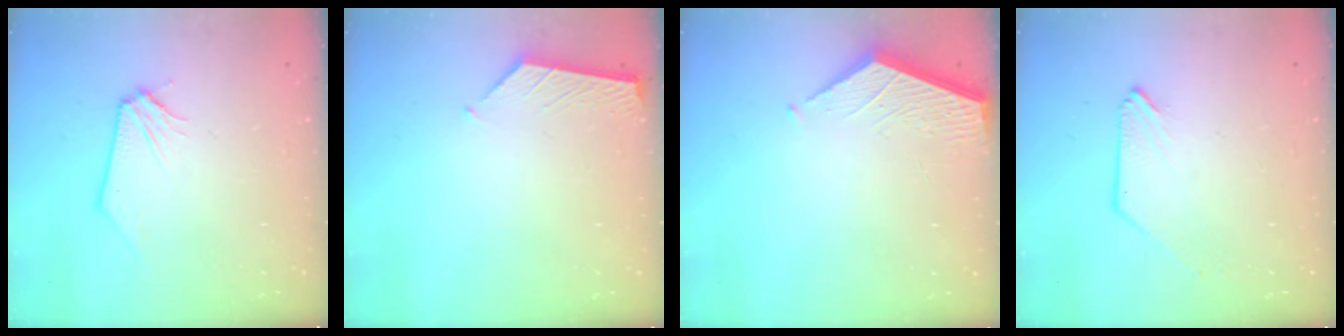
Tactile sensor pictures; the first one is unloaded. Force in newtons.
{"total": 3.8, "press": 3.7, "slide": 0.6}
{"total": 3.3, "press": 3.3, "slide": 0.4}
{"total": 0.0}